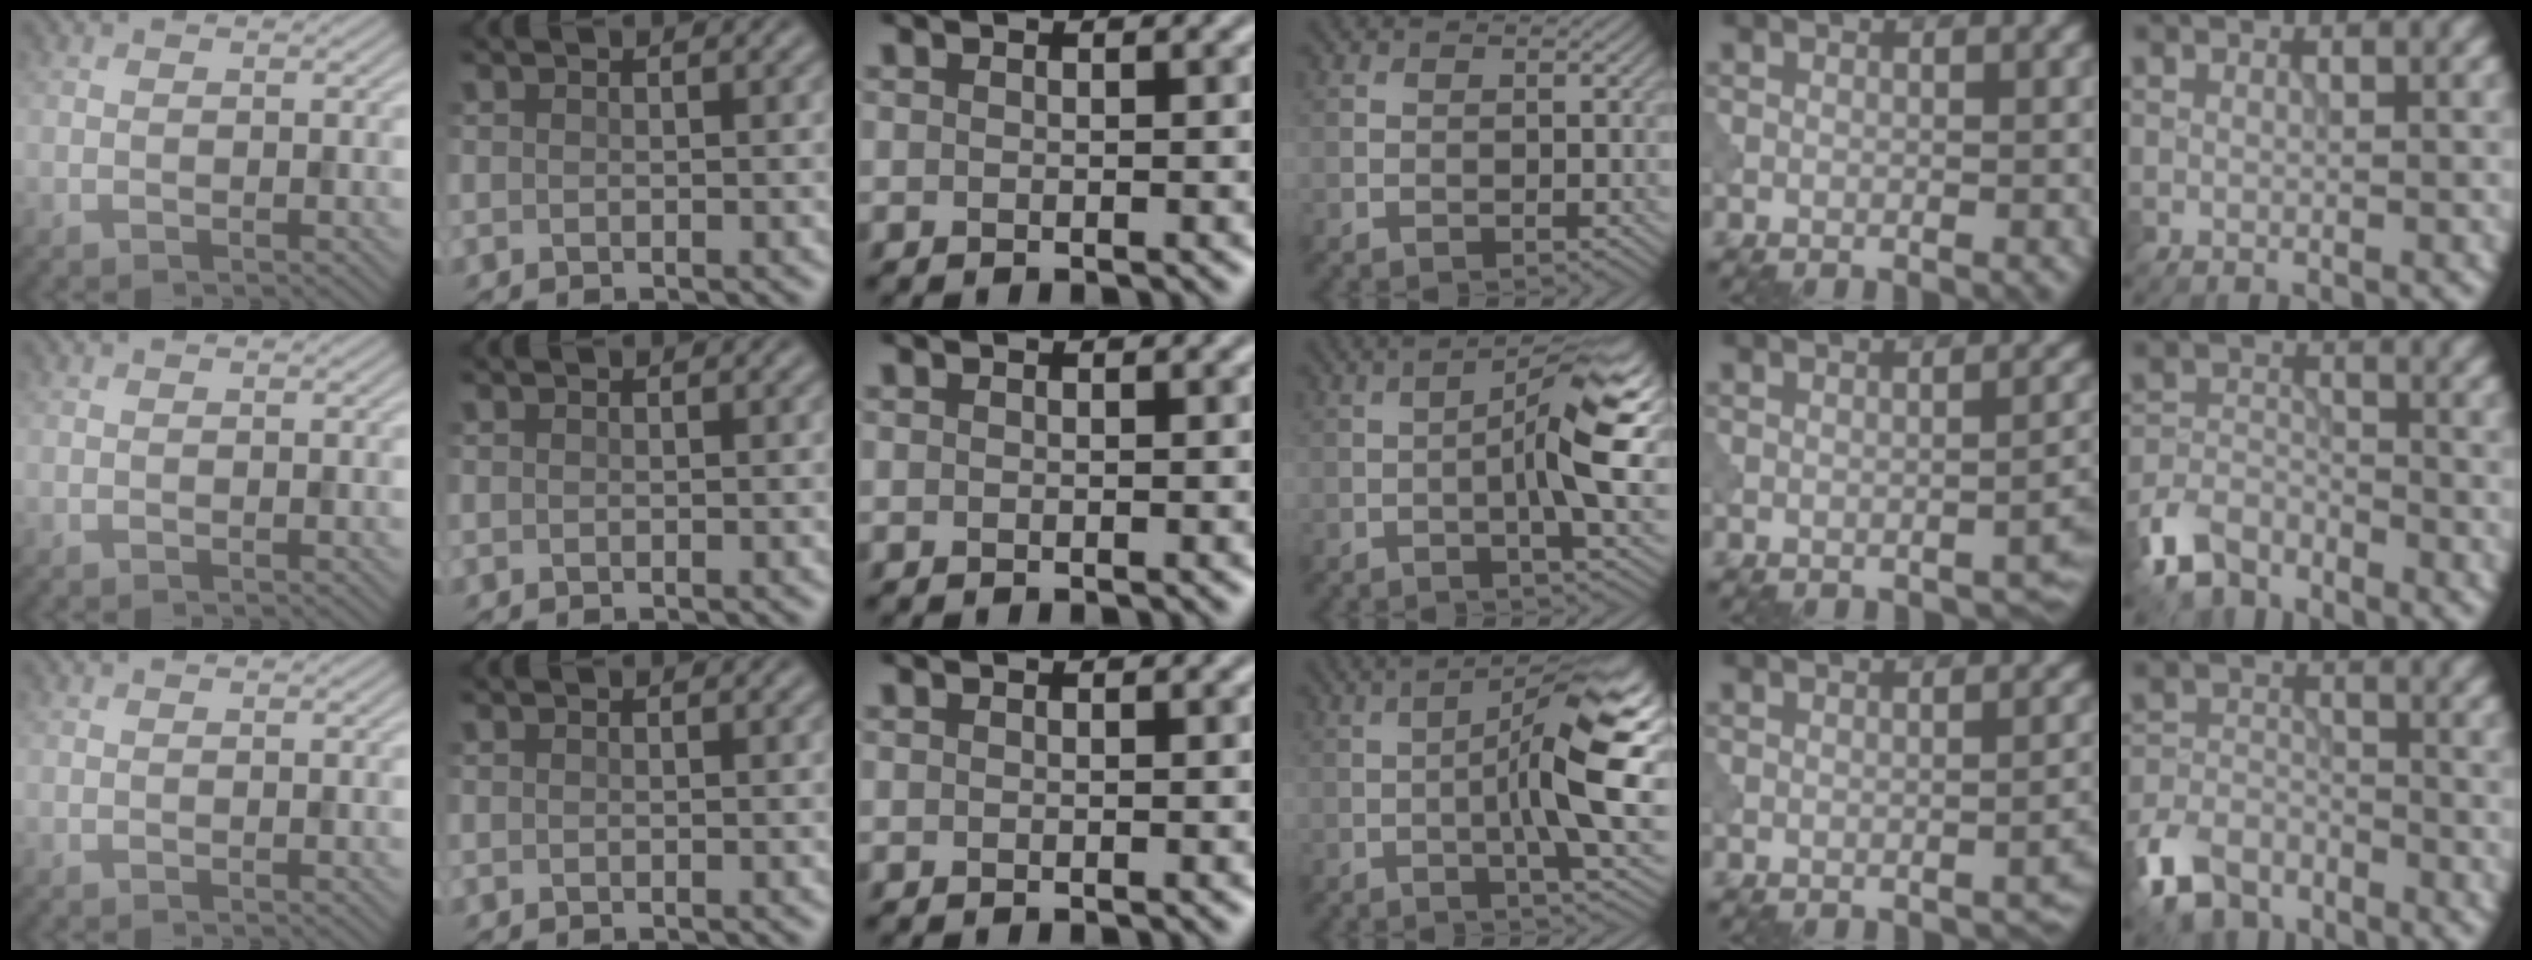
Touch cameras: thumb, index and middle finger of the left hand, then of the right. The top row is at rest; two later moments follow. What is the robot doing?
{"motion": "shake", "object": "bell"}